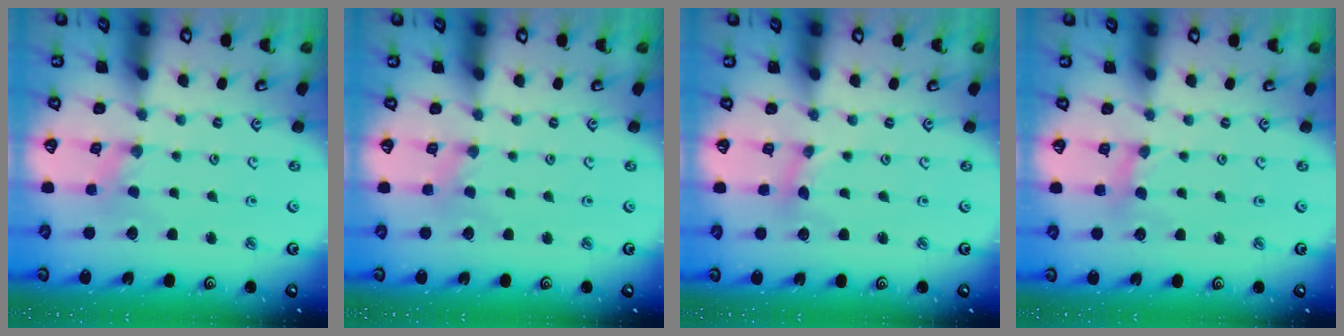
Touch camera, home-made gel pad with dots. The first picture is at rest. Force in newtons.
{"total": 1.1, "press": 1.0, "slide": 0.2}
{"total": 1.7, "press": 1.6, "slide": 0.2}
{"total": 2.9, "press": 2.9, "slide": 0.4}